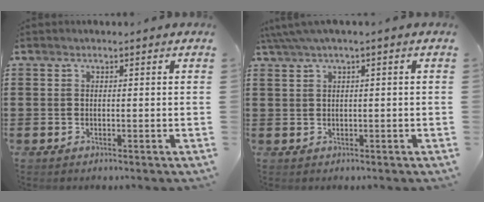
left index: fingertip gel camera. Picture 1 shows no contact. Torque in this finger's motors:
{"motor_torque": [1.02, -1.12, 0.70, 0.17]}